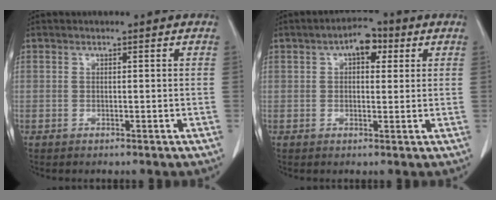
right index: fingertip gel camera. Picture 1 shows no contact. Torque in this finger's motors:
{"motor_torque": [0.50, 0.24, 0.04, 0.03]}